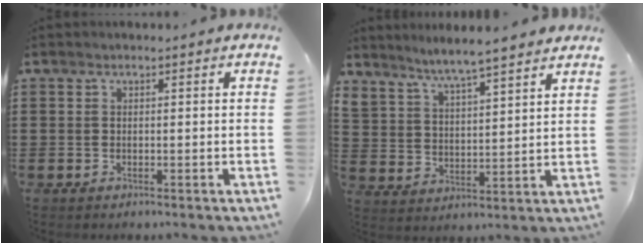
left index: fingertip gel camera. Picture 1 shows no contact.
{"total": 4.7, "force": [4.7, -0.5, 0.6], "torque": [-0.033, -0.033, 0.079]}